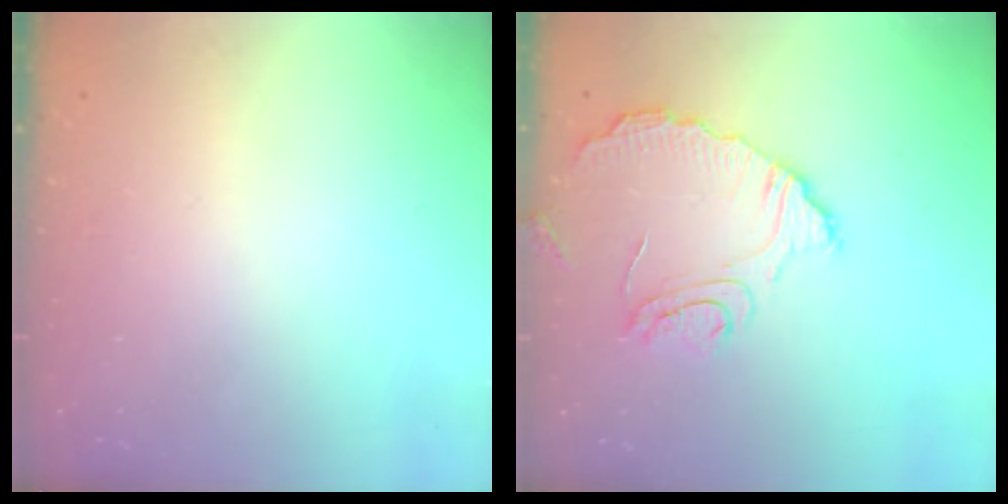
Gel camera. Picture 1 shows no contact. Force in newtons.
{"total": 11.6, "press": 11.5, "slide": 0.8}